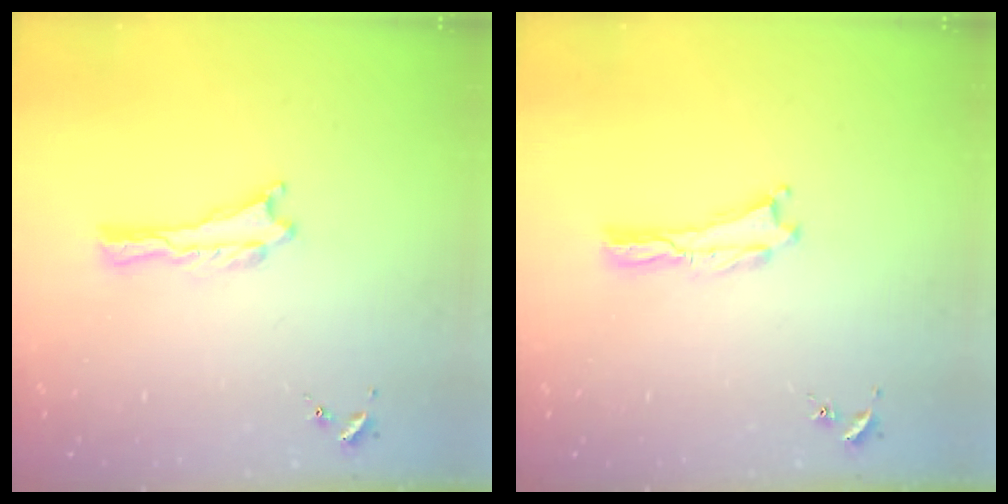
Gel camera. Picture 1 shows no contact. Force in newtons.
{"total": 0.0}